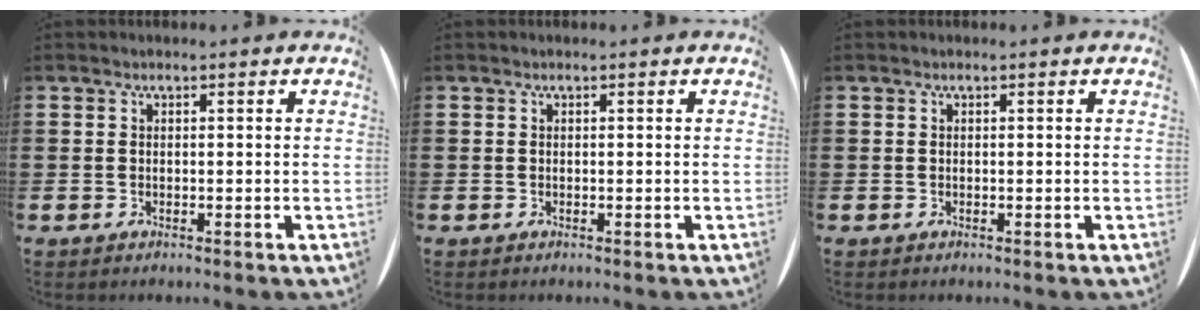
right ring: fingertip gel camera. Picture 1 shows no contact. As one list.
[{"total": 0.0}, {"total": 0.0}]